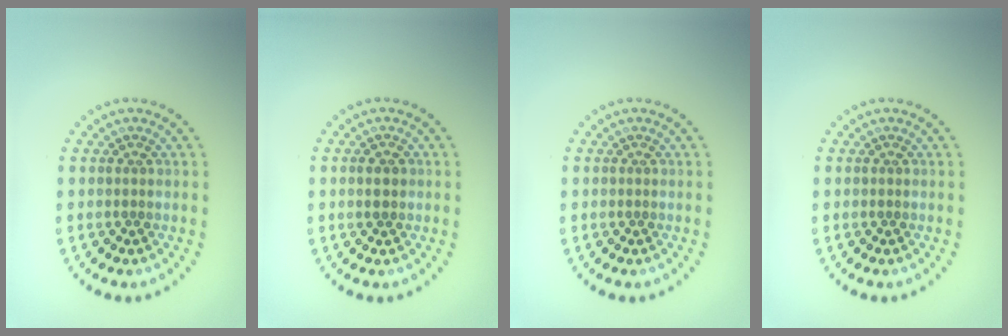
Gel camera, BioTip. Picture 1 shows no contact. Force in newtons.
{"total": 1.2, "press": 1.2, "slide": 0.2}
{"total": 0.0}
{"total": 0.0}